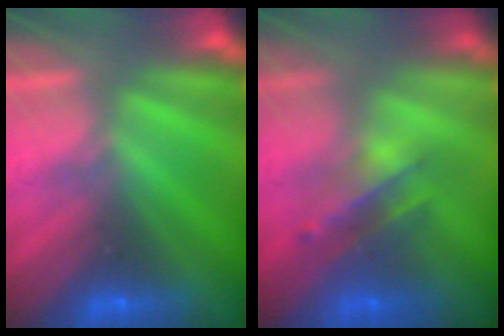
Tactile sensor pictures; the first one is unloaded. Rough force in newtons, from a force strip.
{"total": 2.4}